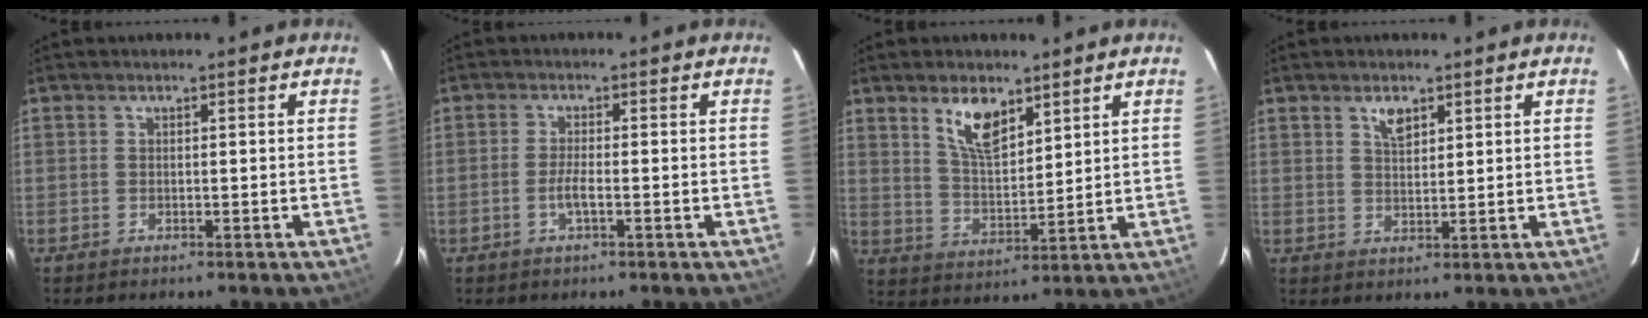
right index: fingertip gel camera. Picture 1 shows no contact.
{"total": 2.4, "force": [-1.0, 0.3, 2.2], "torque": [-0.045, -0.003, -0.020]}
{"total": 8.4, "force": [5.2, 3.5, 5.6], "torque": [-0.099, 0.004, 0.105]}
{"total": 3.2, "force": [2.0, 1.6, 2.0], "torque": [-0.032, 0.004, 0.035]}